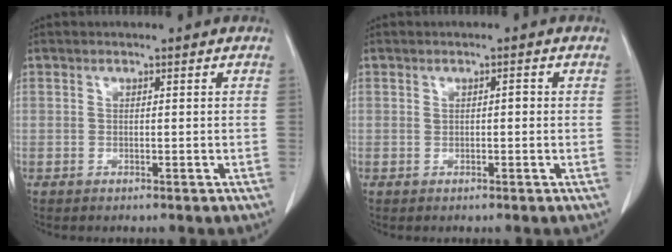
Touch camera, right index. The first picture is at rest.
{"total": 1.2, "force": [0.2, 0.5, 1.0], "torque": [-0.020, 0.007, 0.006]}